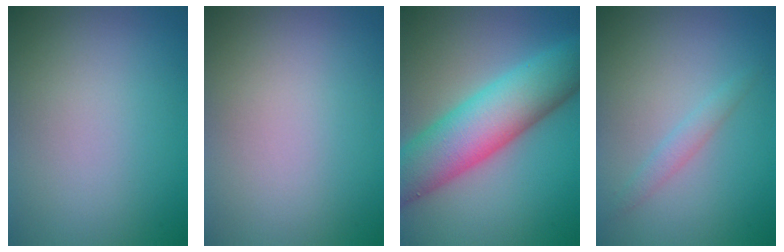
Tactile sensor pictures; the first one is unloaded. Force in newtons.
{"total": 0.0}
{"total": 10.3, "press": 10.3, "slide": 0.3}
{"total": 1.3, "press": 1.3, "slide": 0.1}